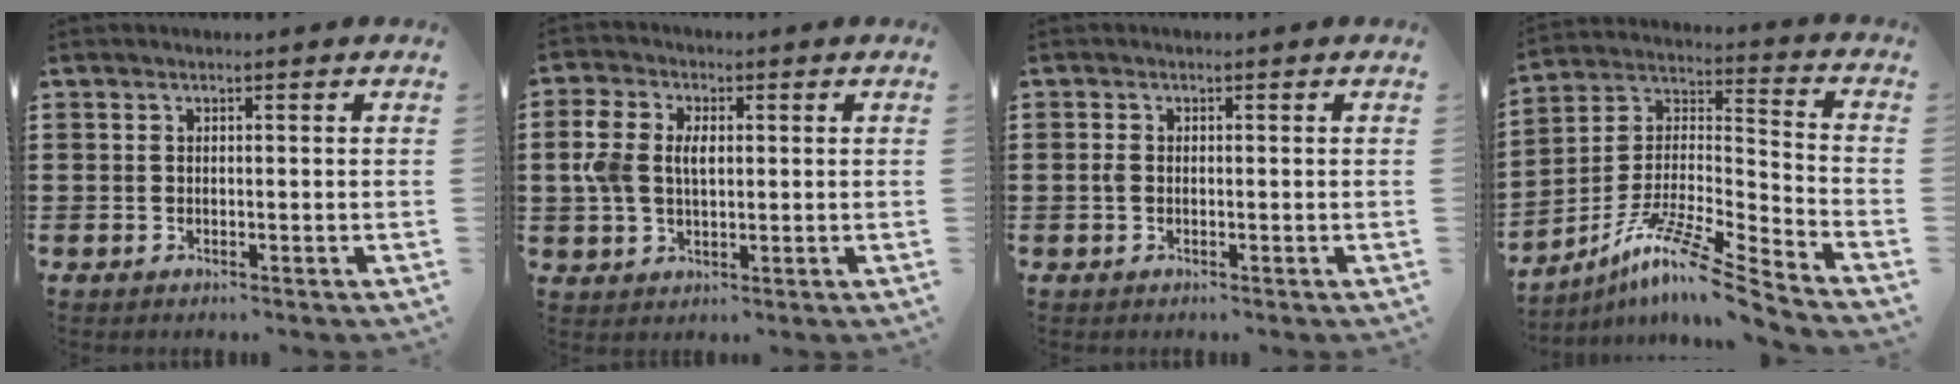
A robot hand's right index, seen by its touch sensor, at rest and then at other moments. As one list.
[{"total": 5.1, "force": [0.5, 3.3, 3.9], "torque": [-0.097, 0.008, 0.002]}, {"total": 1.1, "force": [-0.2, 0.7, 0.9], "torque": [-0.027, 0.001, -0.007]}, {"total": 10.9, "force": [-8.8, 0.2, 6.5], "torque": [-0.119, 0.006, -0.174]}]